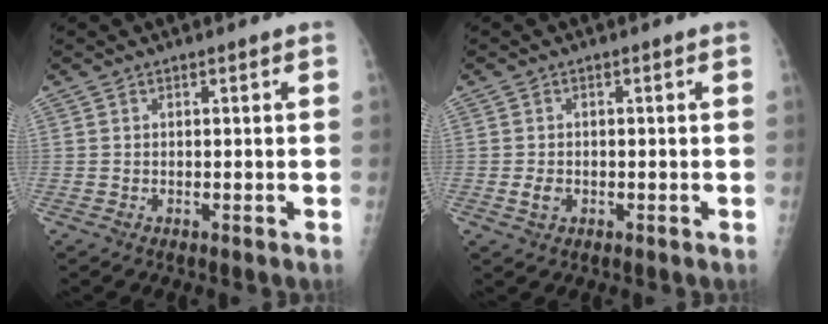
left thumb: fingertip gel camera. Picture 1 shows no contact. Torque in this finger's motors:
{"motor_torque": [-0.05, 0.04, 0.13, -0.06, -0.01]}